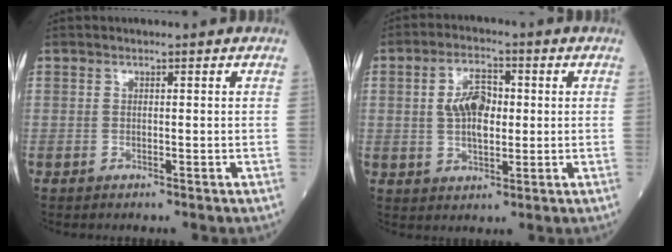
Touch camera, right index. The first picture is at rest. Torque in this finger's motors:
{"motor_torque": [0.33, 0.08, 0.16, 0.05]}